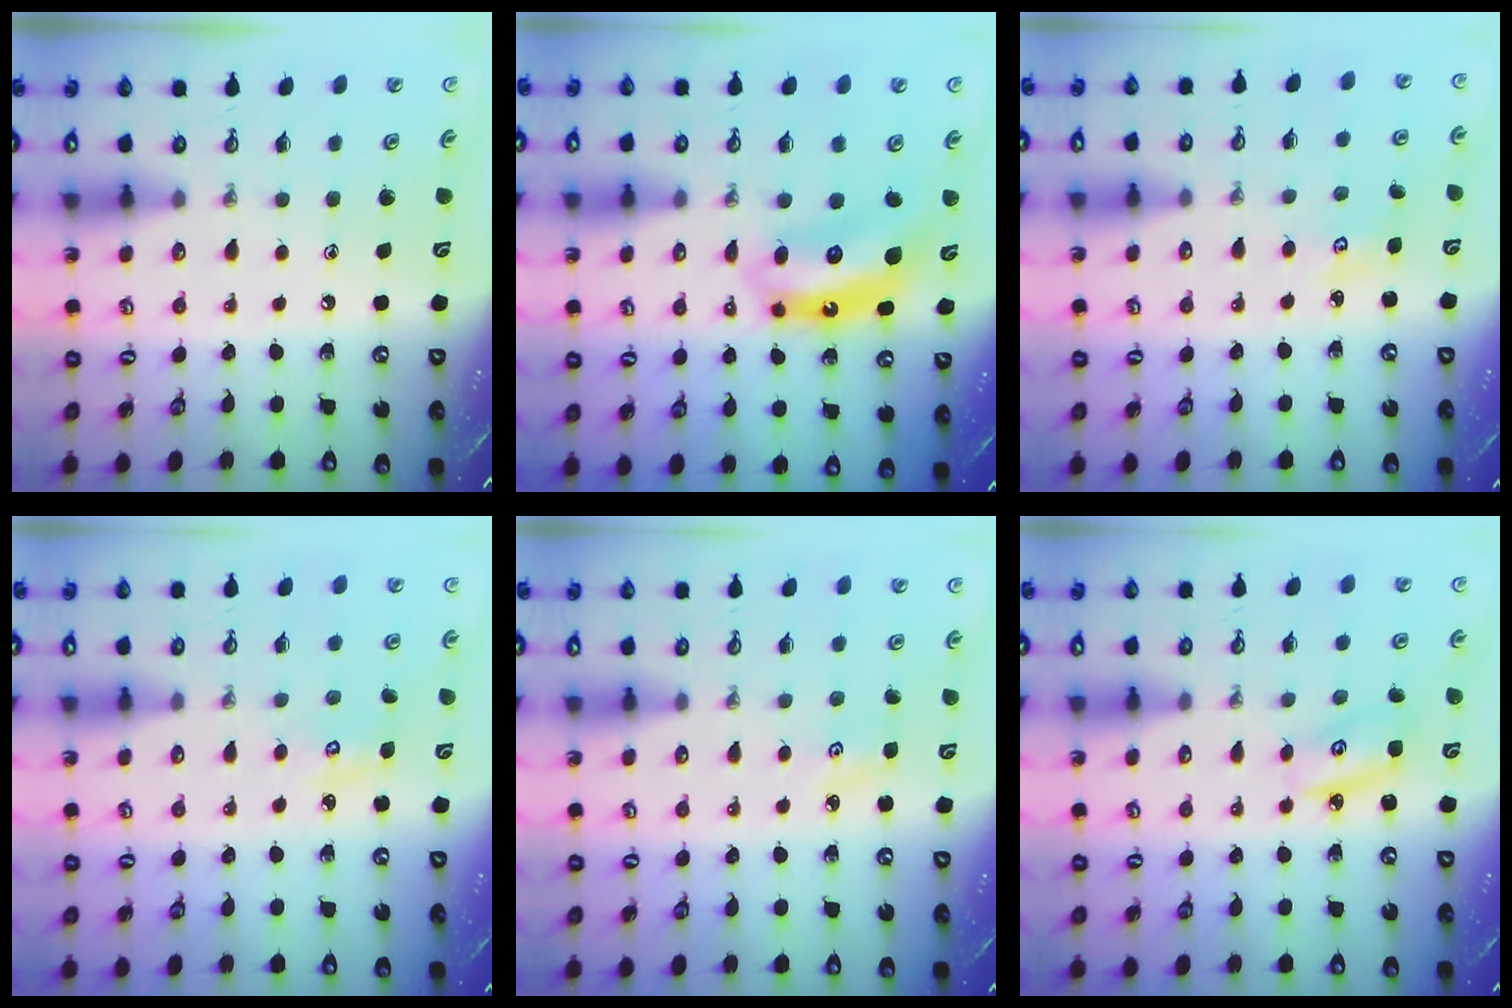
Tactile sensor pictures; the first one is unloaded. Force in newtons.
{"total": 8.7, "press": 8.6, "slide": 1.3}
{"total": 2.5, "press": 2.4, "slide": 0.3}
{"total": 2.9, "press": 2.9, "slide": 0.2}
{"total": 2.7, "press": 2.6, "slide": 0.4}
{"total": 4.3, "press": 4.3, "slide": 0.3}